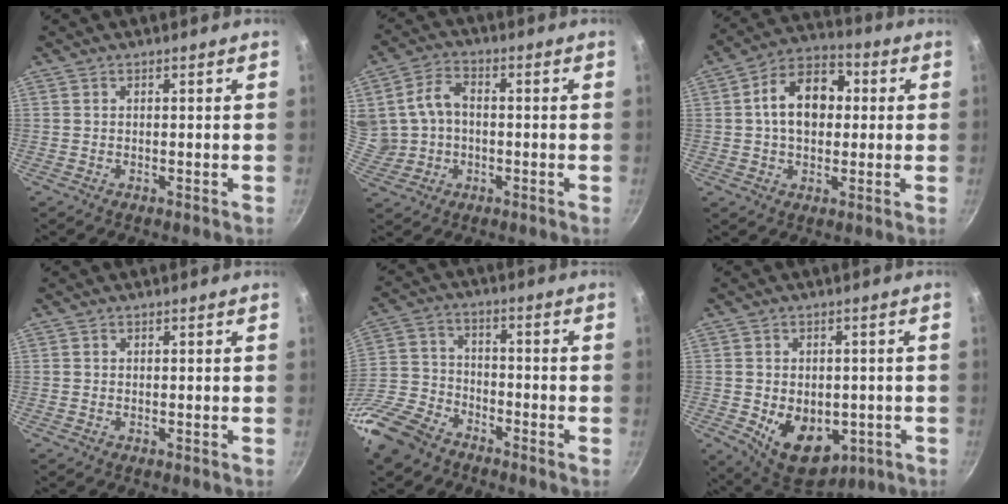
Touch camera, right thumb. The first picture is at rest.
{"total": 10.3, "force": [0.3, 8.3, 6.1], "torque": [-0.111, 0.021, 0.010]}
{"total": 12.7, "force": [1.3, 8.9, 9.0], "torque": [-0.107, 0.026, 0.005]}
{"total": 0.0}
{"total": 14.3, "force": [-10.2, 7.8, 6.3], "torque": [-0.129, 0.056, -0.218]}
{"total": 13.3, "force": [-3.3, 9.2, 9.0], "torque": [-0.102, -0.009, -0.028]}